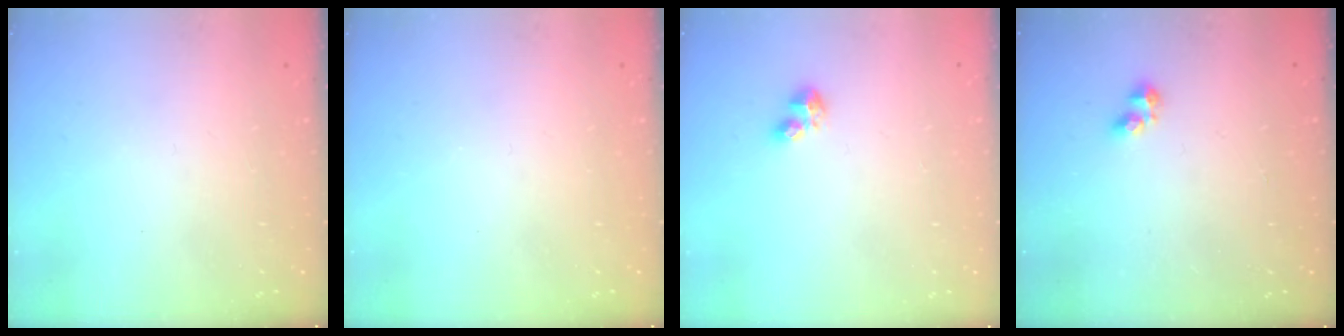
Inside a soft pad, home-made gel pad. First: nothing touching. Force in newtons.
{"total": 0.0}
{"total": 4.6, "press": 4.6, "slide": 0.6}
{"total": 2.8, "press": 2.7, "slide": 0.5}